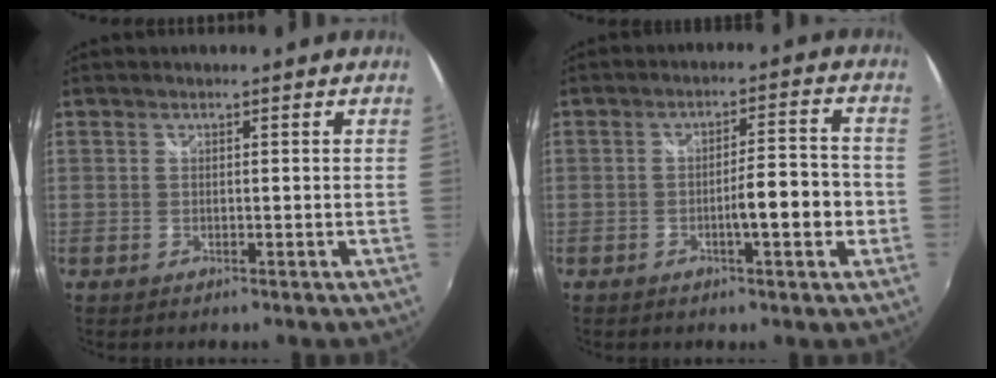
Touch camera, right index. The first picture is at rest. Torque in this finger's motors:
{"motor_torque": [1.06, 1.08, 0.14, 0.03]}